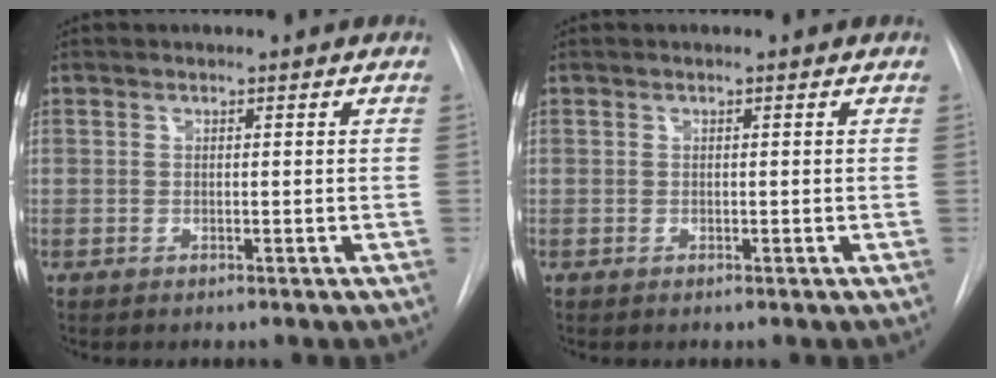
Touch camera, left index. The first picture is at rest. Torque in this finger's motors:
{"motor_torque": [0.09, -0.03, 0.02, 0.00]}